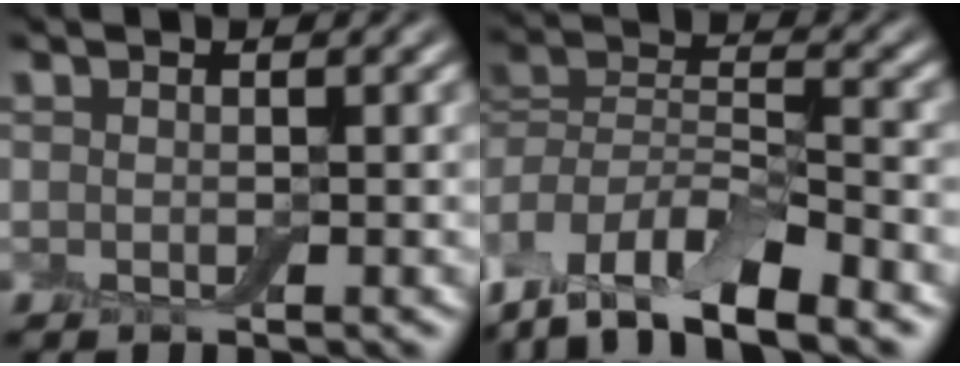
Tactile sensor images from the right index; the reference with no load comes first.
{"total": 11.0, "force": [-7.1, 4.3, 7.2], "torque": [-0.135, 0.005, -0.126]}